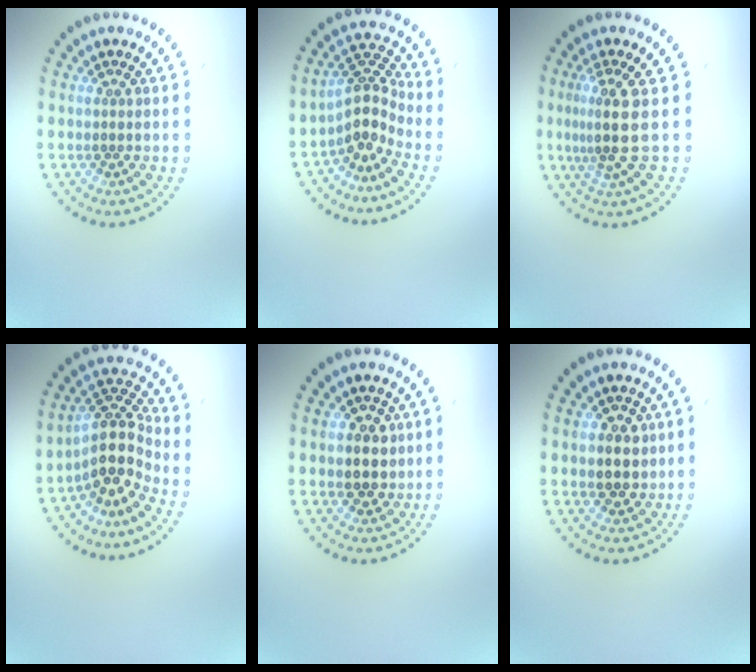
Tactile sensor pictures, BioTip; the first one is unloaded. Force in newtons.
{"total": 3.6, "press": 2.6, "slide": 2.5}
{"total": 3.4, "press": 2.6, "slide": 2.2}
{"total": 4.5, "press": 3.4, "slide": 3.0}
{"total": 2.8, "press": 2.6, "slide": 0.9}
{"total": 2.6, "press": 2.6, "slide": 0.6}